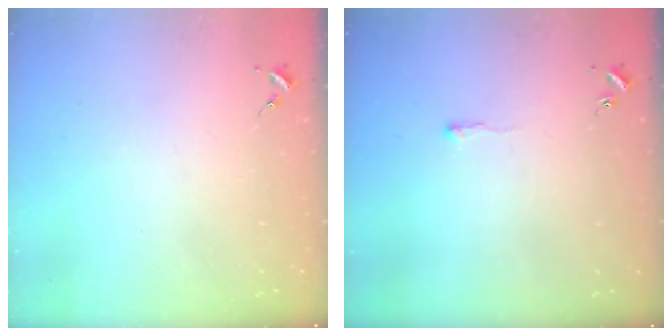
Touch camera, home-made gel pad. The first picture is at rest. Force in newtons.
{"total": 2.1, "press": 2.1, "slide": 0.4}